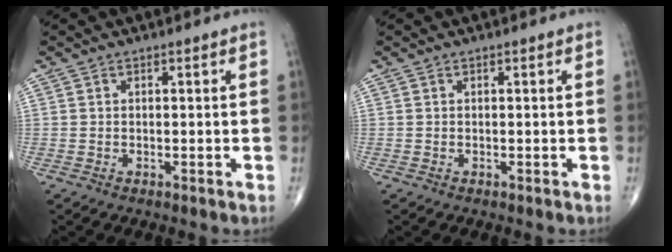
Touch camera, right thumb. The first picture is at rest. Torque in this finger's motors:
{"motor_torque": [0.01, 0.01, 0.00, 0.00, 0.00]}